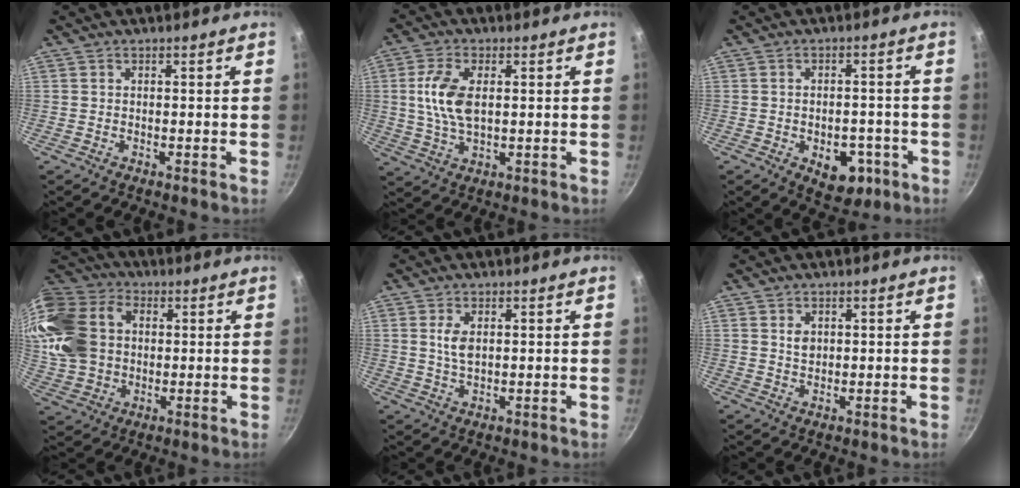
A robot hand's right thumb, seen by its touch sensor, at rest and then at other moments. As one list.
[{"total": 9.1, "force": [1.3, 4.9, 7.5], "torque": [-0.149, 0.002, 0.024]}, {"total": 8.6, "force": [-3.2, 5.5, 5.8], "torque": [-0.045, 0.012, -0.032]}, {"total": 20.8, "force": [3.3, 16.2, 12.7], "torque": [-0.257, 0.026, 0.064]}, {"total": 3.6, "force": [0.8, 1.9, 2.9], "torque": [-0.051, -0.005, 0.017]}, {"total": 2.2, "force": [0.6, 1.6, 1.3], "torque": [-0.018, -0.002, 0.012]}]